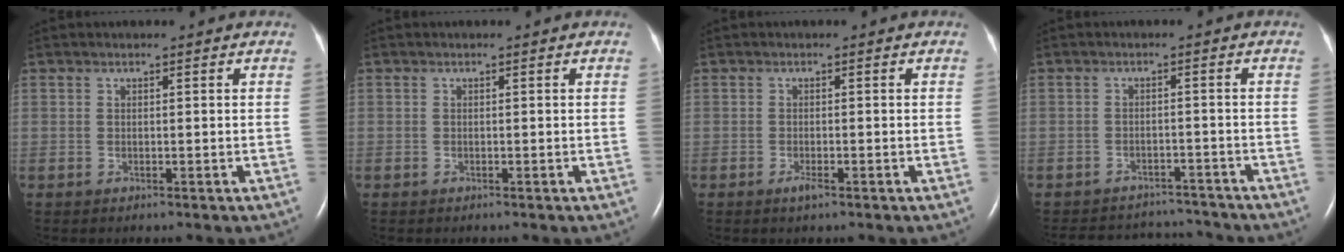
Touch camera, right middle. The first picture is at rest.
{"total": 0.0}
{"total": 1.3, "force": [-0.9, 0.2, 1.0], "torque": [-0.023, -0.002, -0.014]}
{"total": 10.2, "force": [-9.8, 2.4, 1.0], "torque": [-0.027, 0.014, -0.129]}